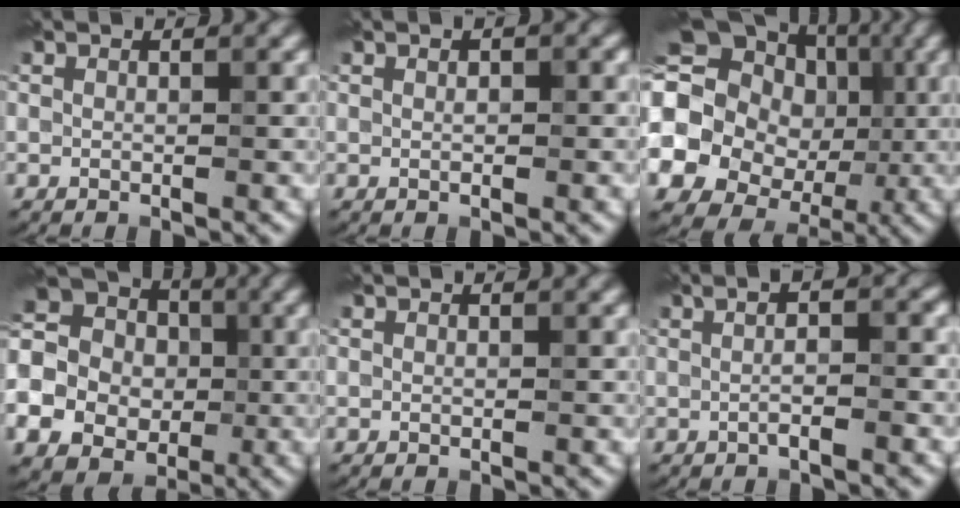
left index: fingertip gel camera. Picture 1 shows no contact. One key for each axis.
{"total": 1.6, "fx": 0.2, "fy": 0.7, "fz": 1.4, "tx": -0.011, "ty": -0.002, "tz": 0.005}
{"total": 19.3, "fx": -0.5, "fy": 17.3, "fz": 8.7, "tx": -0.181, "ty": 0.016, "tz": -0.039}
{"total": 15.3, "fx": -2.5, "fy": 13.9, "fz": 5.8, "tx": -0.172, "ty": 0.005, "tz": -0.075}
{"total": 0.0}
{"total": 2.5, "fx": -0.2, "fy": 0.4, "fz": 2.4, "tx": -0.035, "ty": 0.002, "tz": -0.007}